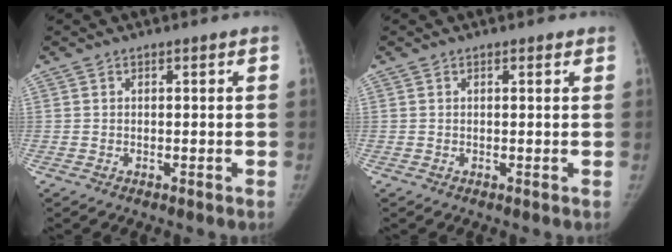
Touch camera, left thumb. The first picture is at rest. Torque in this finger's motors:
{"motor_torque": [0.12, 0.02, -0.20, -0.20, 0.05]}